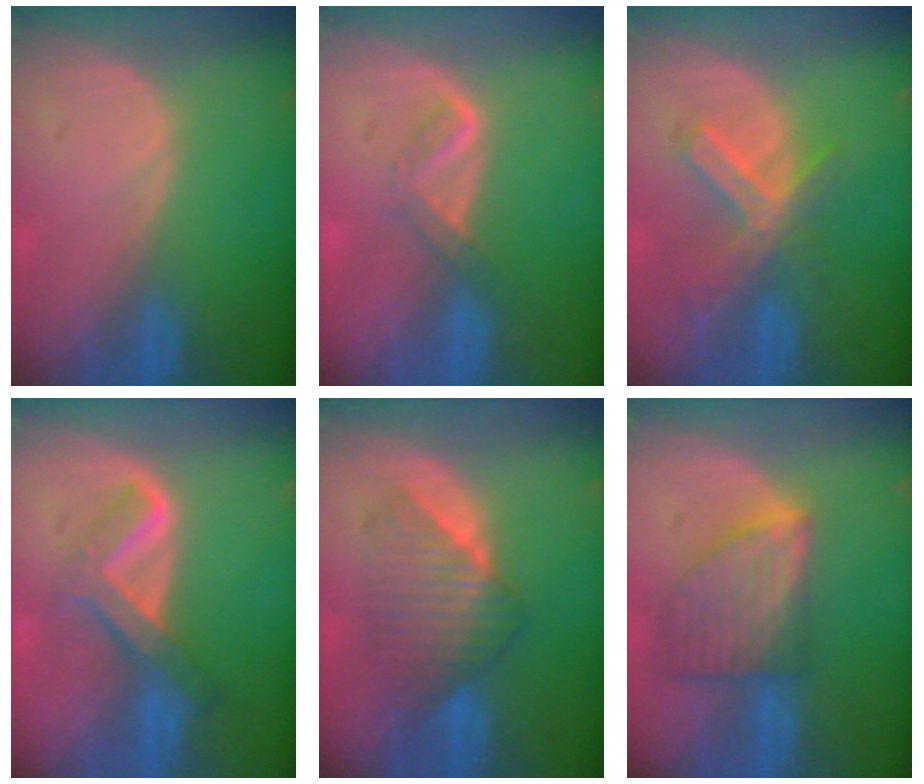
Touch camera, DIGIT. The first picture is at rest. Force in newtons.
{"total": 2.8, "press": 2.7, "slide": 0.7}
{"total": 6.9, "press": 5.9, "slide": 3.5}
{"total": 6.7, "press": 5.7, "slide": 3.6}
{"total": 7.1, "press": 7.1, "slide": 0.2}
{"total": 8.0, "press": 7.3, "slide": 3.2}